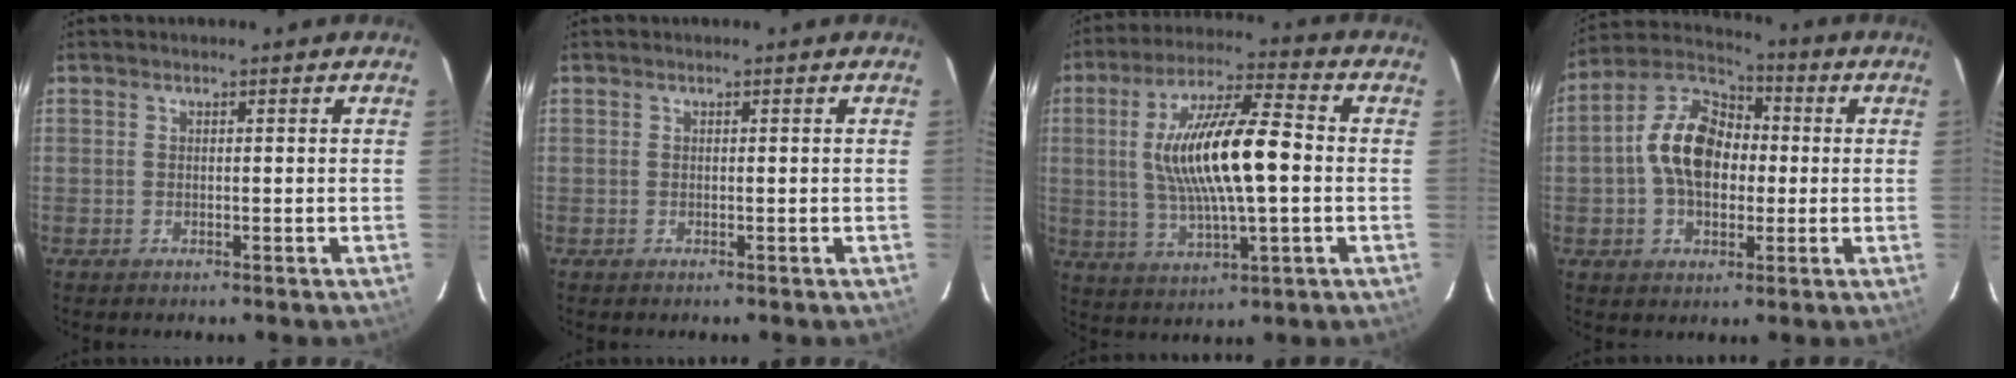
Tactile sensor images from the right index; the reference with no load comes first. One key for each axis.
{"total": 0.0}
{"total": 16.7, "fx": 0.3, "fy": 4.2, "fz": 16.1, "tx": -0.302, "ty": 0.008, "tz": 0.008}
{"total": 13.3, "fx": -0.3, "fy": 8.9, "fz": 9.9, "tx": -0.195, "ty": 0.030, "tz": -0.010}